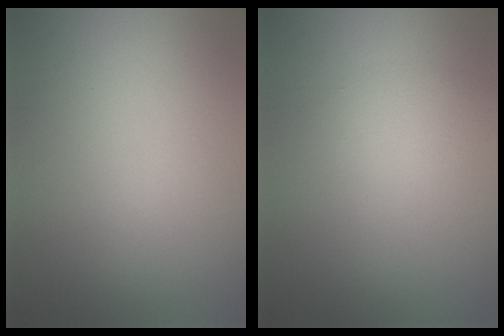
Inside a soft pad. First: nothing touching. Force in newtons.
{"total": 1.8, "press": 1.8, "slide": 0.2}